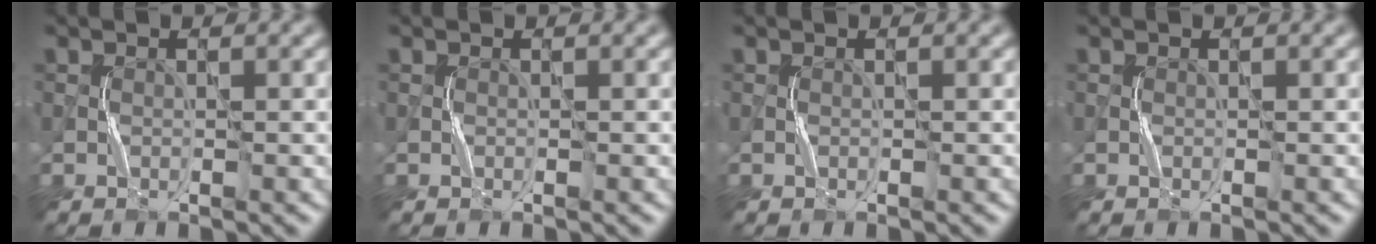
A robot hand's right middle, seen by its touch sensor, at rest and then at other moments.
{"total": 0.0}
{"total": 0.0}
{"total": 0.0}